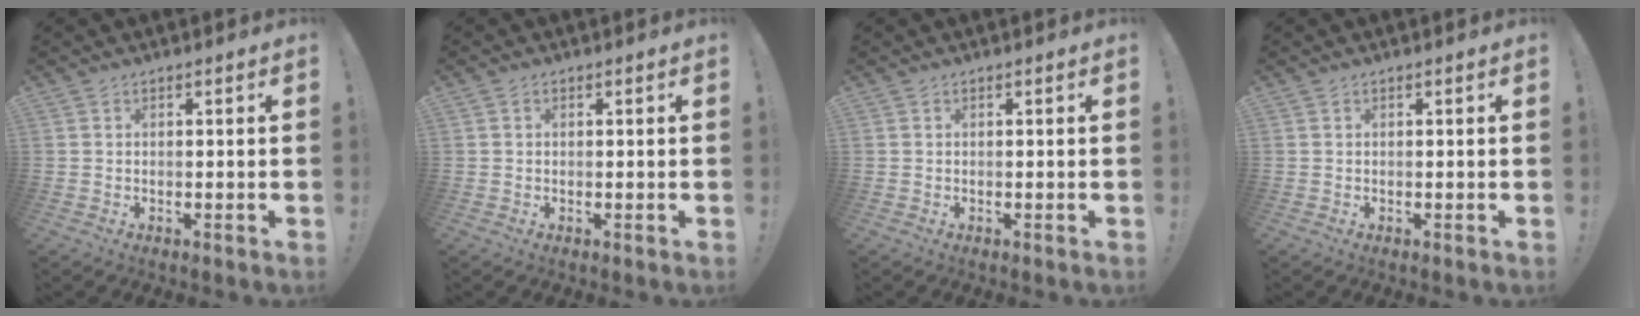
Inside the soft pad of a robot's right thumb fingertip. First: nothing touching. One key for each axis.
{"total": 0.5, "fx": 0.0, "fy": 0.5, "fz": 0.0, "tx": -0.002, "ty": 0.003, "tz": 0.000}
{"total": 0.0}
{"total": 0.0}